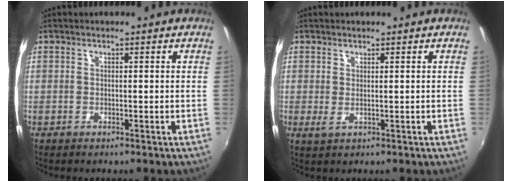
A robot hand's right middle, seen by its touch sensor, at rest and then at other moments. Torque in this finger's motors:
{"motor_torque": [1.17, -0.97, 0.13, 0.04]}